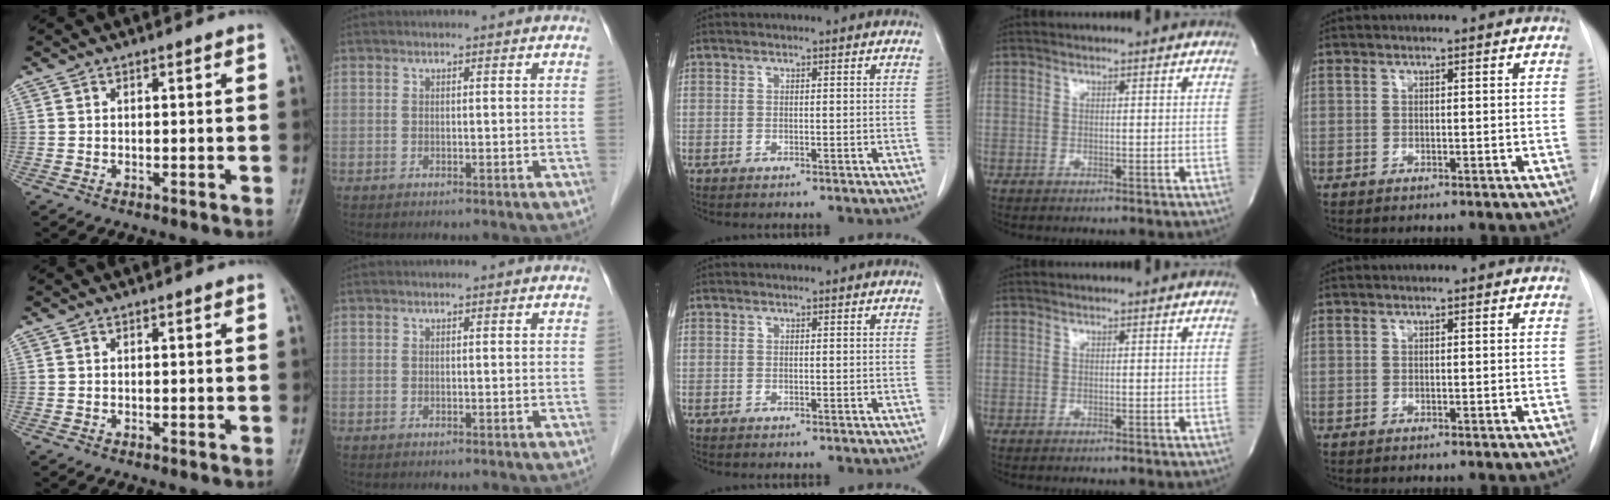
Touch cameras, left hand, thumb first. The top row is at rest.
{}